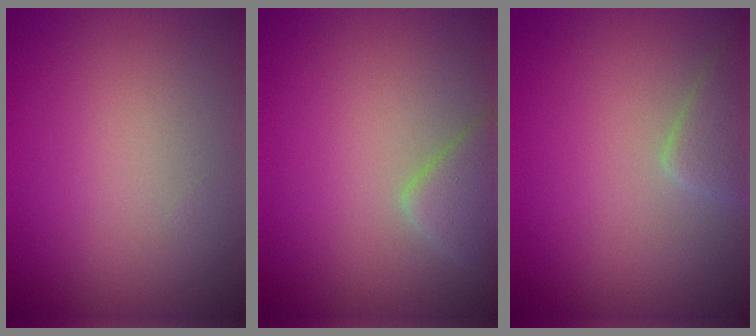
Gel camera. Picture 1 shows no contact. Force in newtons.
{"total": 2.8, "press": 2.8, "slide": 0.1}
{"total": 2.2, "press": 2.2, "slide": 0.2}